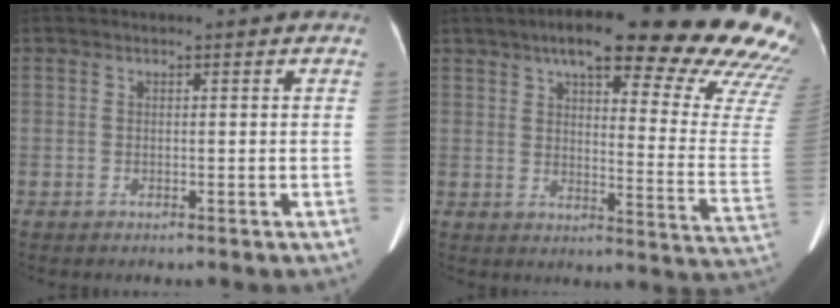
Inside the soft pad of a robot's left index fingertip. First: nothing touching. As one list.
[{"total": 28.6, "force": [22.8, 4.5, 16.6], "torque": [-0.167, -0.055, 0.262]}]